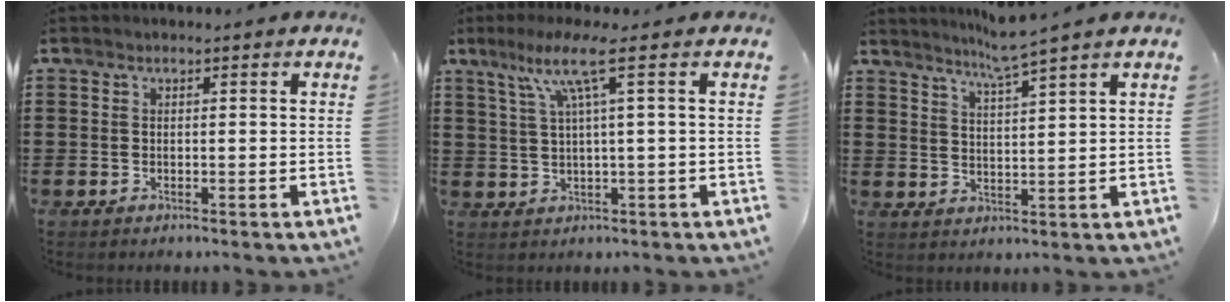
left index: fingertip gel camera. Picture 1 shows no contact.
{"total": 7.0, "force": [2.7, -0.1, 6.4], "torque": [-0.139, 0.000, 0.040]}
{"total": 4.7, "force": [4.0, -0.8, 2.3], "torque": [-0.057, -0.012, 0.069]}